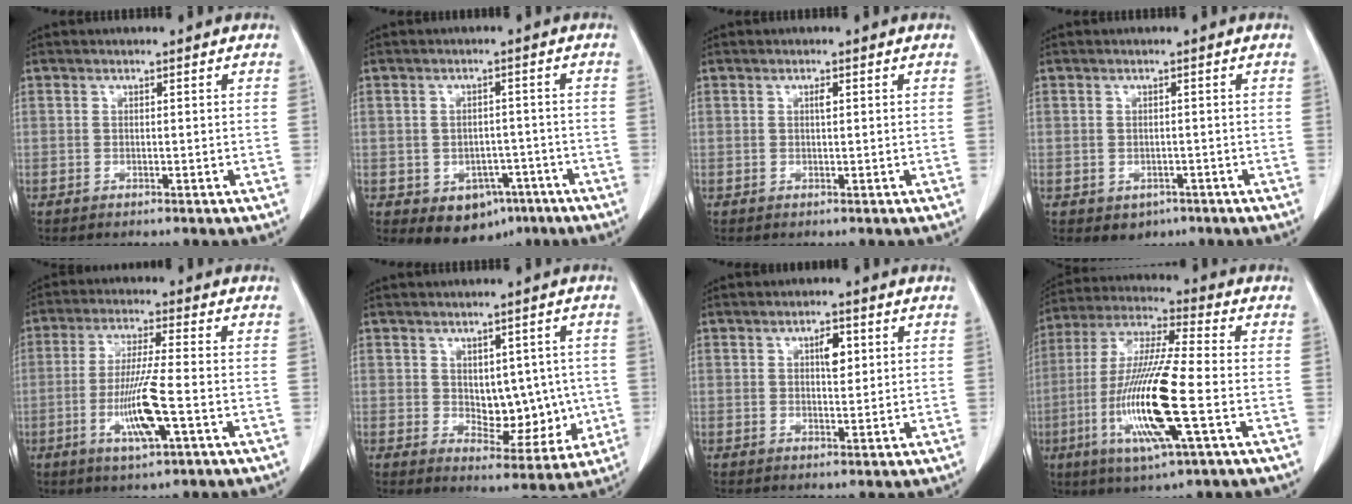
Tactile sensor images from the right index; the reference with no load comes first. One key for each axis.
{"total": 6.7, "fx": -3.3, "fy": 5.0, "fz": 3.0, "tx": -0.034, "ty": 0.007, "tz": -0.036}
{"total": 0.8, "fx": 0.2, "fy": 0.2, "fz": 0.7, "tx": -0.015, "ty": 0.001, "tz": 0.004}
{"total": 2.5, "fx": -1.1, "fy": 2.1, "fz": 0.8, "tx": -0.008, "ty": 0.003, "tz": -0.006}
{"total": 9.1, "fx": -2.7, "fy": 0.1, "fz": 8.7, "tx": -0.172, "ty": -0.012, "tz": -0.051}
{"total": 8.2, "fx": 0.2, "fy": 4.9, "fz": 6.5, "tx": -0.072, "ty": 0.006, "tz": 0.022}
{"total": 3.1, "fx": 1.0, "fy": 1.3, "fz": 2.6, "tx": -0.041, "ty": 0.001, "tz": 0.016}
{"total": 16.5, "fx": -4.2, "fy": 0.8, "fz": 15.9, "tx": -0.330, "ty": -0.017, "tz": -0.080}